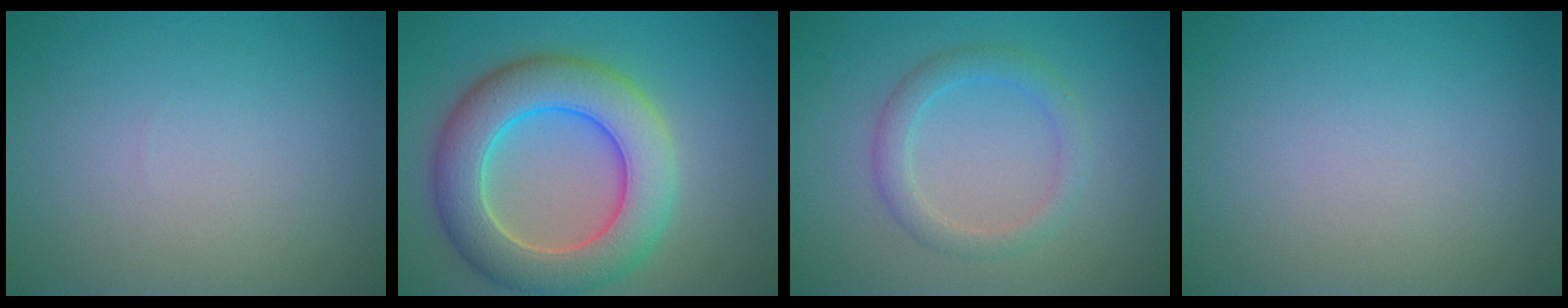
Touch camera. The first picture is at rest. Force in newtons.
{"total": 9.1, "press": 9.1, "slide": 0.6}
{"total": 2.5, "press": 2.5, "slide": 0.2}
{"total": 0.0}